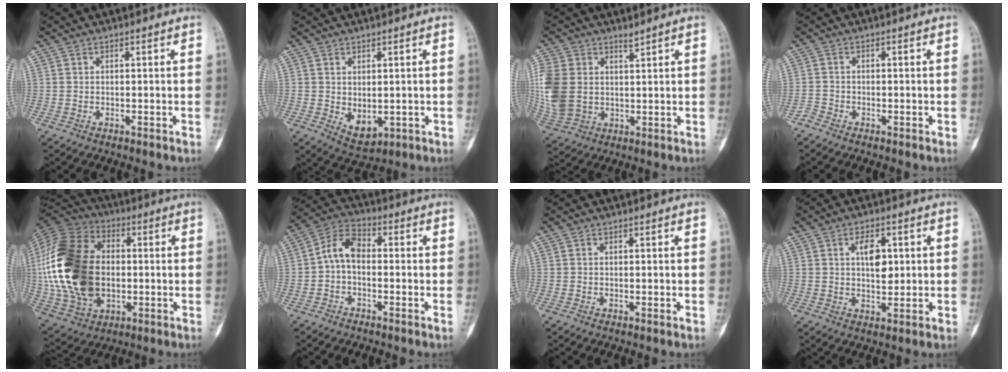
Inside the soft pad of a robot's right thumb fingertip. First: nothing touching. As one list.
[{"total": 4.9, "force": [-0.3, 3.1, 3.7], "torque": [-0.046, -0.005, 0.017]}, {"total": 13.6, "force": [3.4, 9.8, 8.8], "torque": [-0.216, -0.007, 0.075]}, {"total": 1.4, "force": [-1.2, 0.7, 0.2], "torque": [-0.003, -0.001, -0.027]}, {"total": 27.5, "force": [0.0, 18.9, 20.0], "torque": [-0.417, 0.003, 0.009]}, {"total": 5.4, "force": [-0.4, 3.9, 3.7], "torque": [-0.069, 0.027, -0.026]}, {"total": 0.0}, {"total": 5.9, "force": [1.4, 3.4, 4.6], "torque": [-0.058, -0.004, 0.026]}]